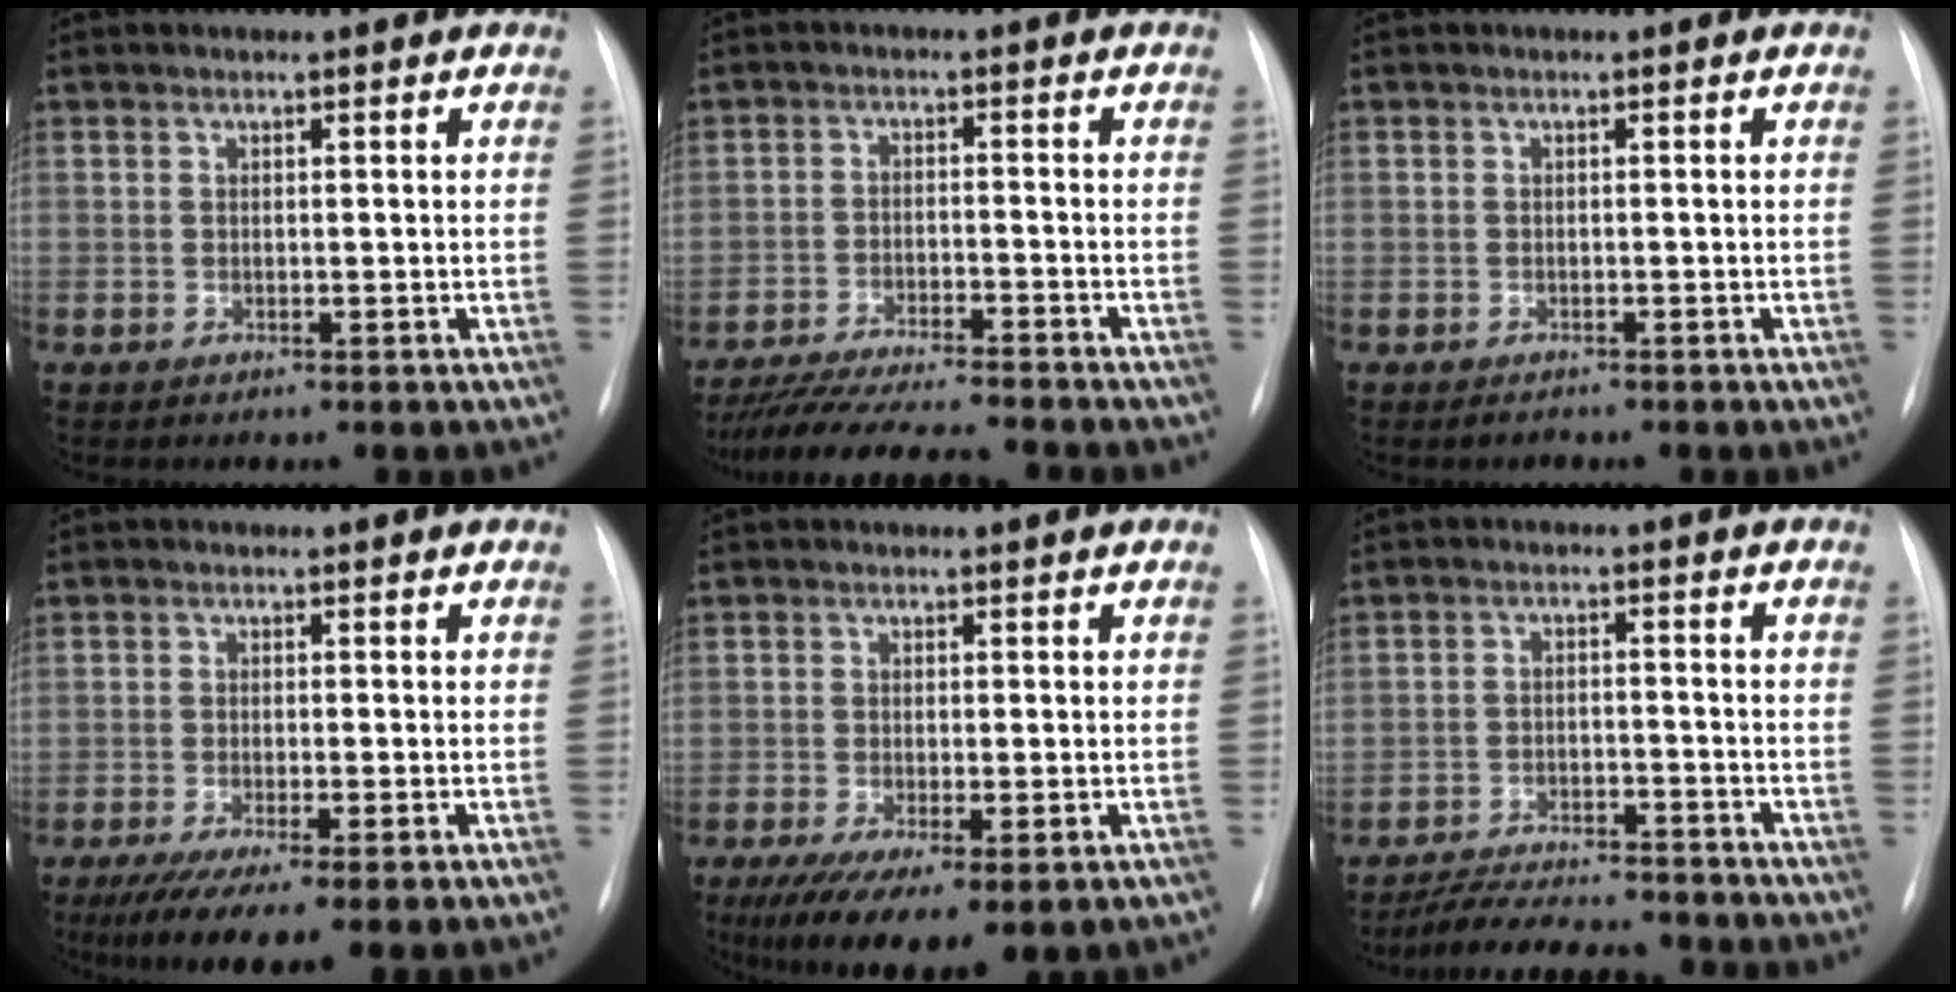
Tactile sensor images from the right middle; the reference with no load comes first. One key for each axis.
{"total": 13.9, "fx": -12.5, "fy": 0.8, "fz": 6.1, "tx": -0.100, "ty": -0.019, "tz": -0.193}
{"total": 1.0, "fx": -0.8, "fy": 0.5, "fz": 0.3, "tx": -0.006, "ty": -0.001, "tz": -0.011}
{"total": 9.1, "fx": -5.1, "fy": 1.7, "fz": 7.4, "tx": -0.116, "ty": -0.025, "tz": -0.082}
{"total": 10.5, "fx": -5.2, "fy": 3.7, "fz": 8.3, "tx": -0.138, "ty": -0.025, "tz": -0.079}
{"total": 10.5, "fx": -9.7, "fy": 2.1, "fz": 3.5, "tx": -0.051, "ty": -0.001, "tz": -0.150}